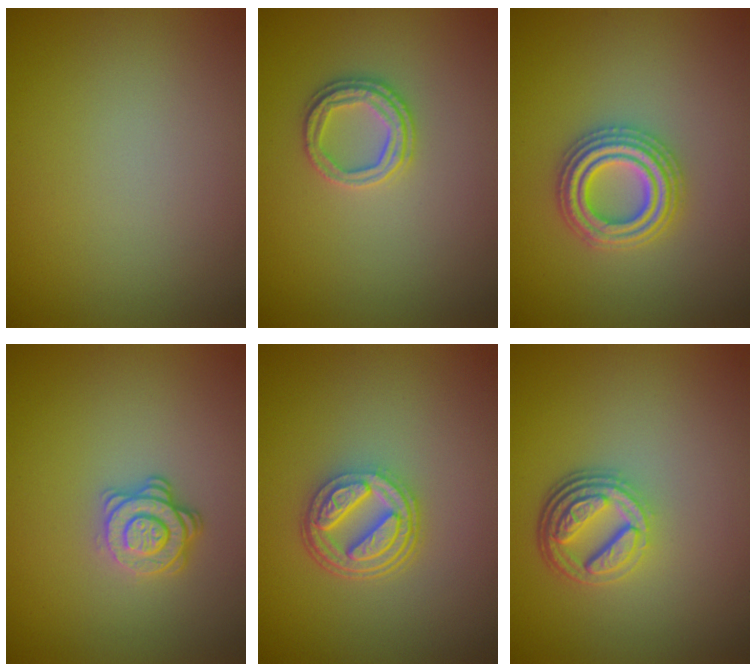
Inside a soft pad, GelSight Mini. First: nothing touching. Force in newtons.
{"total": 2.6, "press": 2.4, "slide": 0.8}
{"total": 4.0, "press": 4.0, "slide": 0.8}
{"total": 2.8, "press": 2.5, "slide": 1.3}
{"total": 4.9, "press": 3.7, "slide": 3.2}
{"total": 4.6, "press": 3.4, "slide": 3.1}